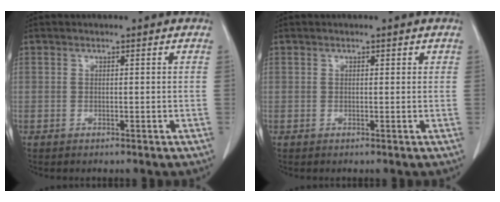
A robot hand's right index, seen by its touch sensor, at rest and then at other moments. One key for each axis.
{"total": 0.6, "fx": 0.4, "fy": 0.3, "fz": 0.3, "tx": -0.003, "ty": -0.001, "tz": 0.003}